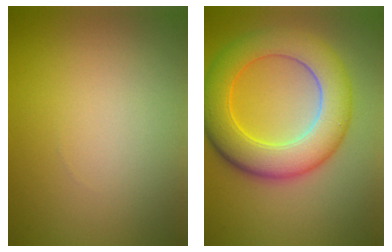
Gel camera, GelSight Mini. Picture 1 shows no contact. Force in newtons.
{"total": 8.5, "press": 8.5, "slide": 0.3}